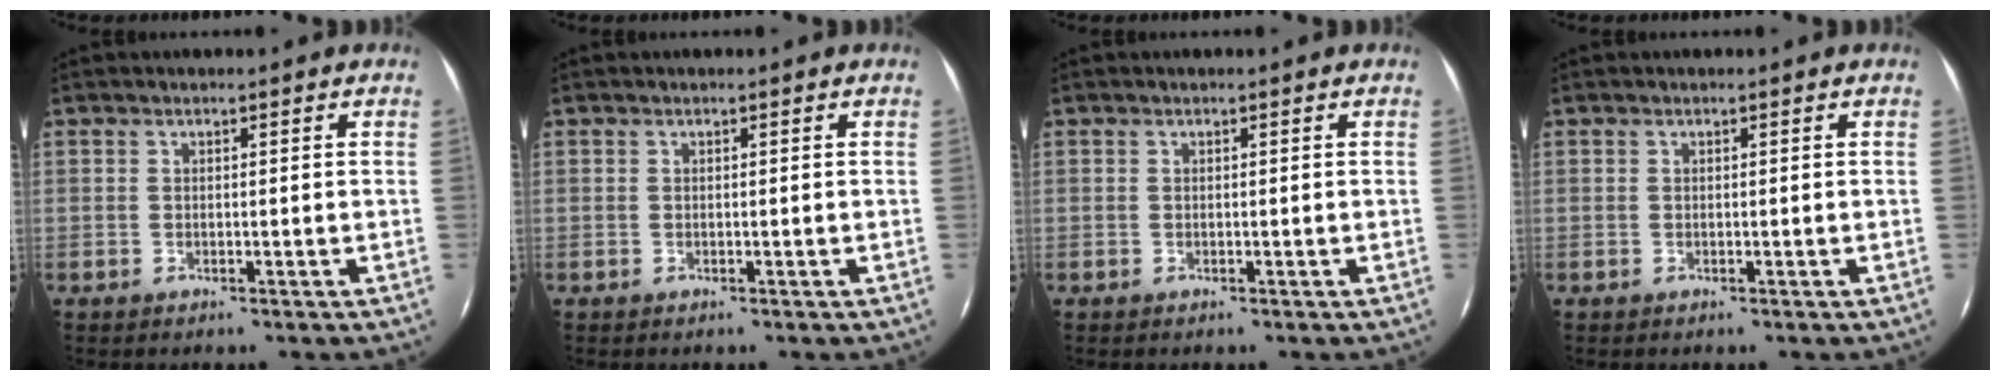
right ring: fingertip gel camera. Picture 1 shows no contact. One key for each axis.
{"total": 0.0}
{"total": 0.0}
{"total": 0.0}